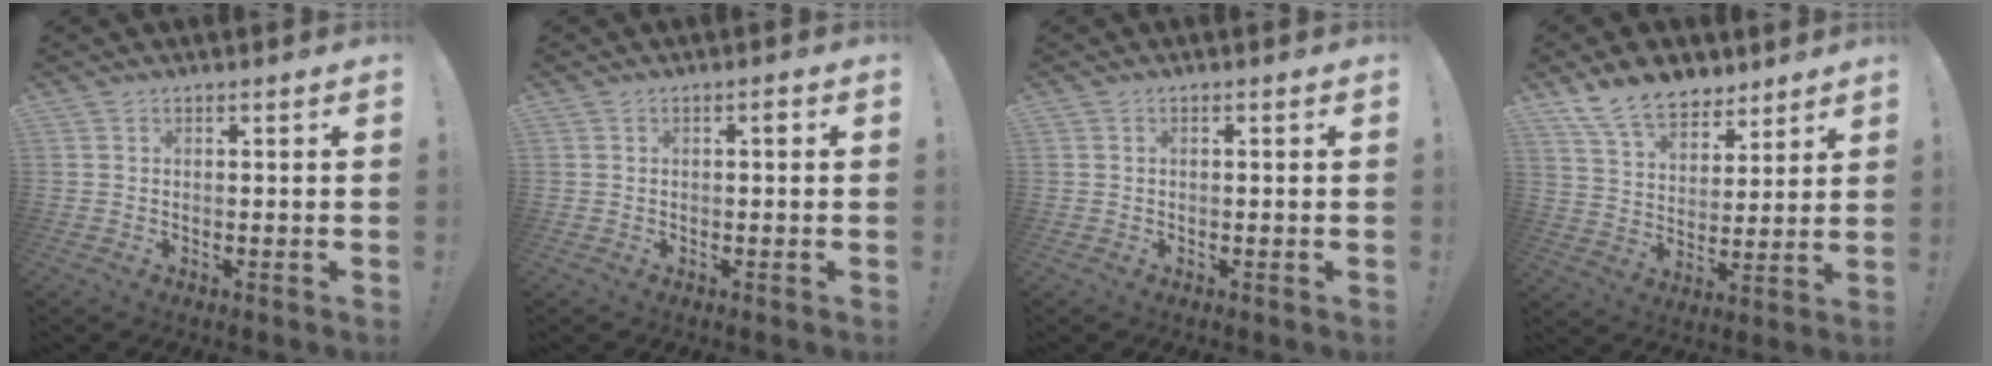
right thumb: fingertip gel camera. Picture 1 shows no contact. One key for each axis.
{"total": 1.3, "fx": -0.2, "fy": 0.4, "fz": 1.2, "tx": -0.013, "ty": 0.002, "tz": -0.008}
{"total": 0.5, "fx": -0.3, "fy": 0.2, "fz": 0.3, "tx": -0.011, "ty": 0.003, "tz": -0.005}
{"total": 13.4, "fx": 10.2, "fy": 7.3, "fz": 4.7, "tx": -0.091, "ty": -0.067, "tz": 0.195}